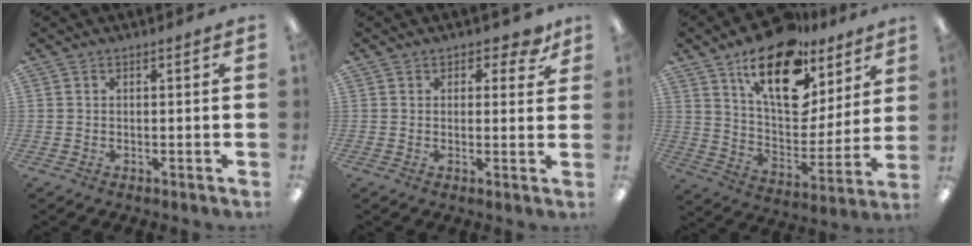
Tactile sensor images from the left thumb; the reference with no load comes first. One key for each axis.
{"total": 3.7, "fx": 2.2, "fy": 2.4, "fz": 1.6, "tx": -0.004, "ty": -0.008, "tz": 0.036}
{"total": 21.5, "fx": 13.7, "fy": 10.6, "fz": 12.8, "tx": -0.201, "ty": -0.076, "tz": 0.237}